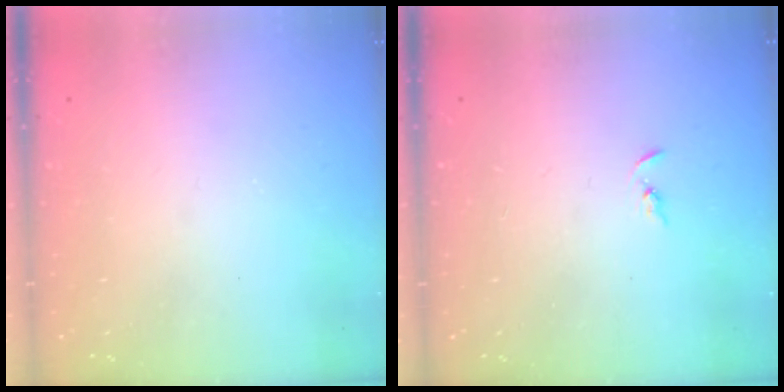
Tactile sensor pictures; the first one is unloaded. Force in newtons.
{"total": 2.4, "press": 2.3, "slide": 0.2}